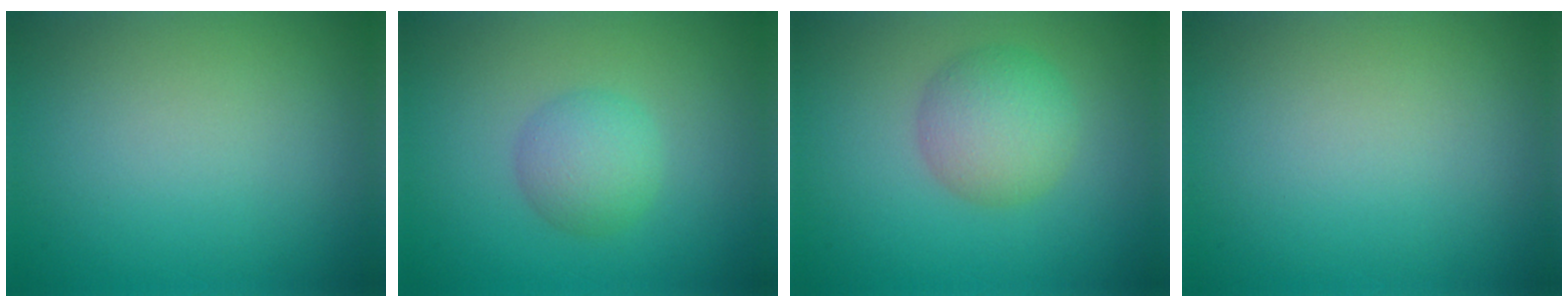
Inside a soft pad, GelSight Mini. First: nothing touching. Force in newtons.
{"total": 3.0, "press": 3.0, "slide": 0.1}
{"total": 4.3, "press": 4.3, "slide": 0.1}
{"total": 0.0}